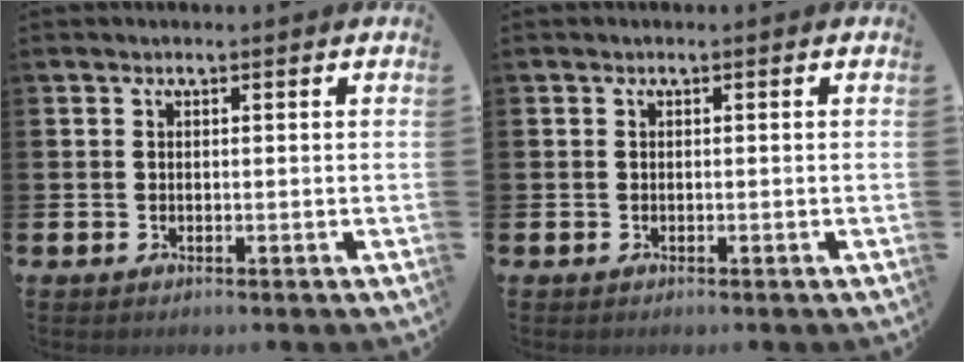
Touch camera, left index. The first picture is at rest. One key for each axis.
{"total": 0.0}